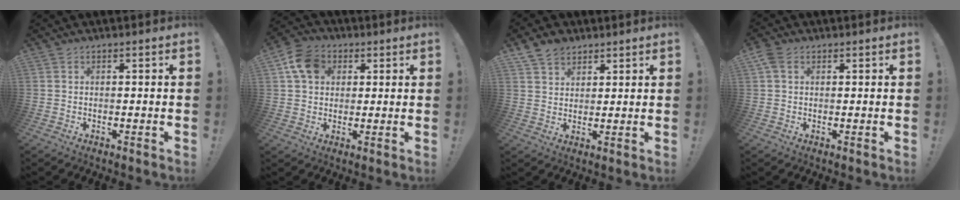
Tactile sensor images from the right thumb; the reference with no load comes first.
{"total": 10.4, "force": [3.7, 8.1, 5.4], "torque": [-0.093, 0.003, 0.078]}
{"total": 6.4, "force": [4.6, 4.2, 1.6], "torque": [-0.028, -0.021, 0.089]}
{"total": 3.3, "force": [1.5, 2.1, 2.0], "torque": [-0.036, 0.001, 0.029]}